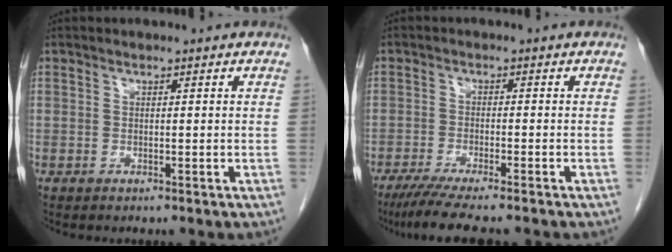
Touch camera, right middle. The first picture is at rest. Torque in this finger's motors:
{"motor_torque": [0.21, -0.18, 0.09, 0.03]}